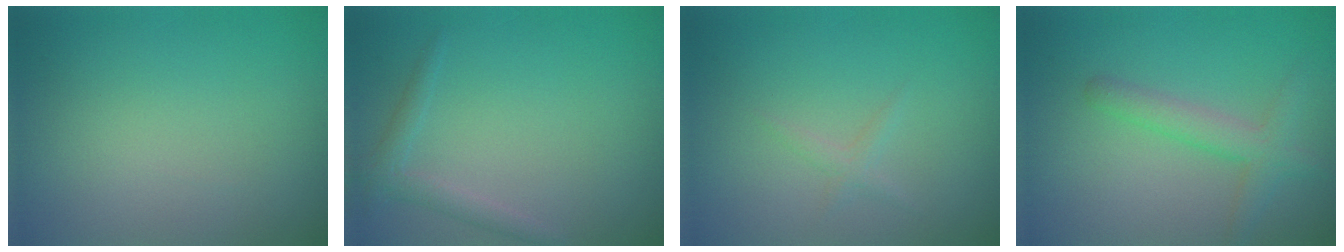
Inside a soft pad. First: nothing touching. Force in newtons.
{"total": 1.6, "press": 1.6, "slide": 0.1}
{"total": 0.8, "press": 0.8, "slide": 0.0}
{"total": 2.9, "press": 2.8, "slide": 0.2}